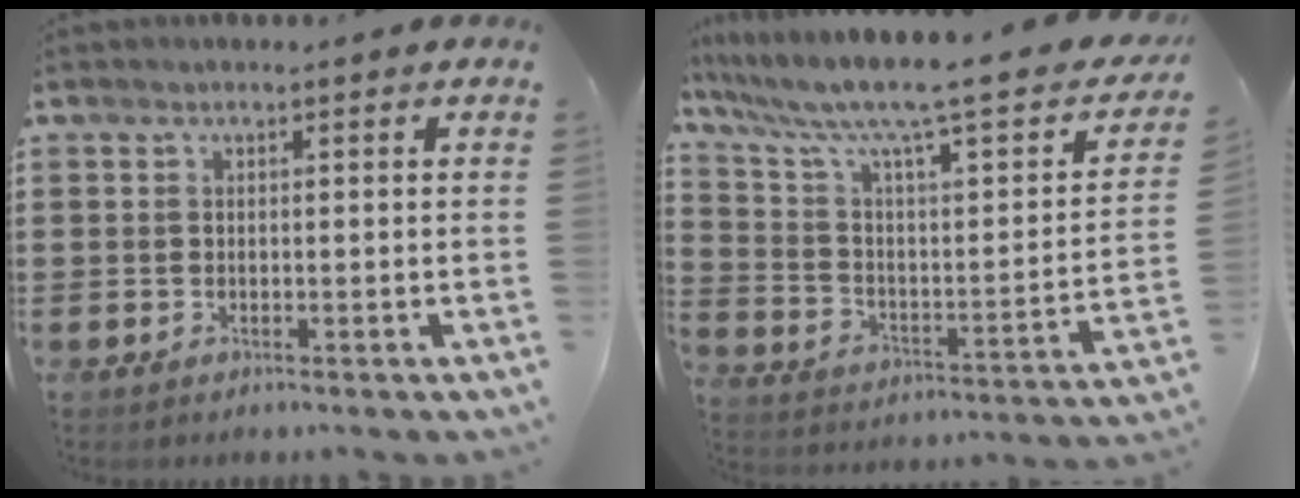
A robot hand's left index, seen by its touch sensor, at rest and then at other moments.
{"total": 9.9, "force": [7.1, 1.2, 6.8], "torque": [-0.151, -0.051, 0.108]}